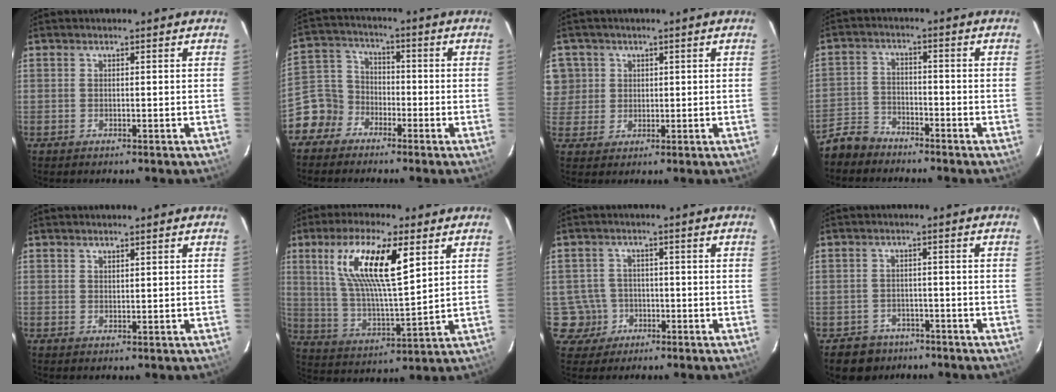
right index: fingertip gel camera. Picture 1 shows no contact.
{"total": 7.7, "force": [-4.9, 6.0, 0.4], "torque": [-0.017, 0.040, -0.105]}
{"total": 8.1, "force": [2.2, 7.6, 1.7], "torque": [-0.039, 0.022, 0.046]}
{"total": 6.7, "force": [-5.8, 3.2, 1.2], "torque": [-0.043, 0.013, -0.115]}
{"total": 0.8, "force": [0.8, 0.2, 0.2], "torque": [-0.004, 0.001, 0.015]}
{"total": 16.3, "force": [6.9, 4.3, 14.1], "torque": [-0.264, 0.006, 0.133]}
{"total": 5.3, "force": [-1.7, 5.0, 0.2], "torque": [-0.014, 0.022, -0.025]}
{"total": 6.0, "force": [-4.1, 4.3, 0.5], "torque": [-0.027, 0.021, -0.057]}